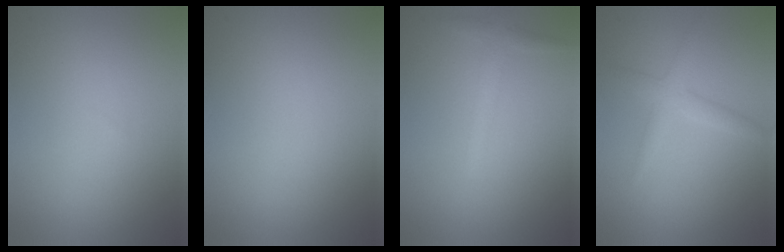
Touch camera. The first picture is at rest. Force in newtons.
{"total": 0.0}
{"total": 1.7, "press": 1.7, "slide": 0.1}
{"total": 2.0, "press": 2.0, "slide": 0.2}